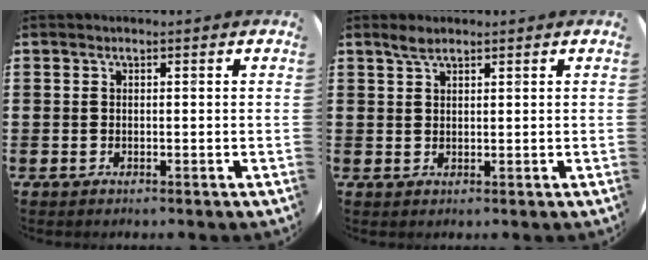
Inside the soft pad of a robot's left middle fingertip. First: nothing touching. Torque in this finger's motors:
{"motor_torque": [0.37, -0.29, 0.03, 0.01]}